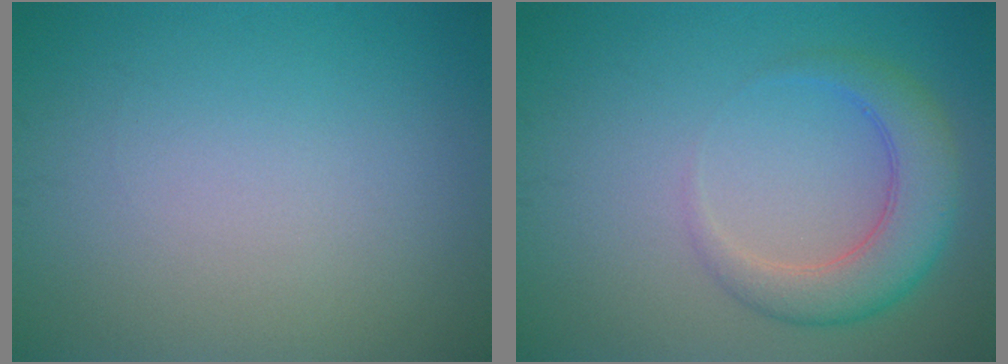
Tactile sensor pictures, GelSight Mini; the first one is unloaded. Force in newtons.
{"total": 4.6, "press": 4.6, "slide": 0.2}